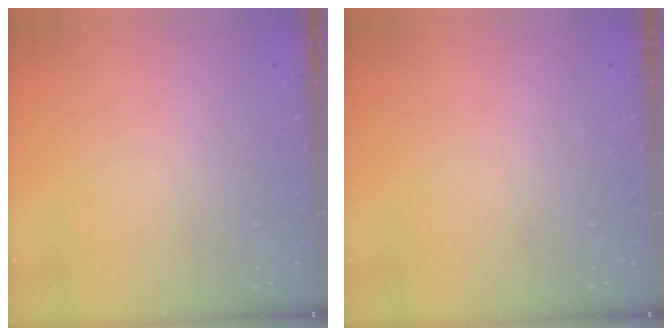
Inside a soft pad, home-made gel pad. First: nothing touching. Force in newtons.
{"total": 0.0}